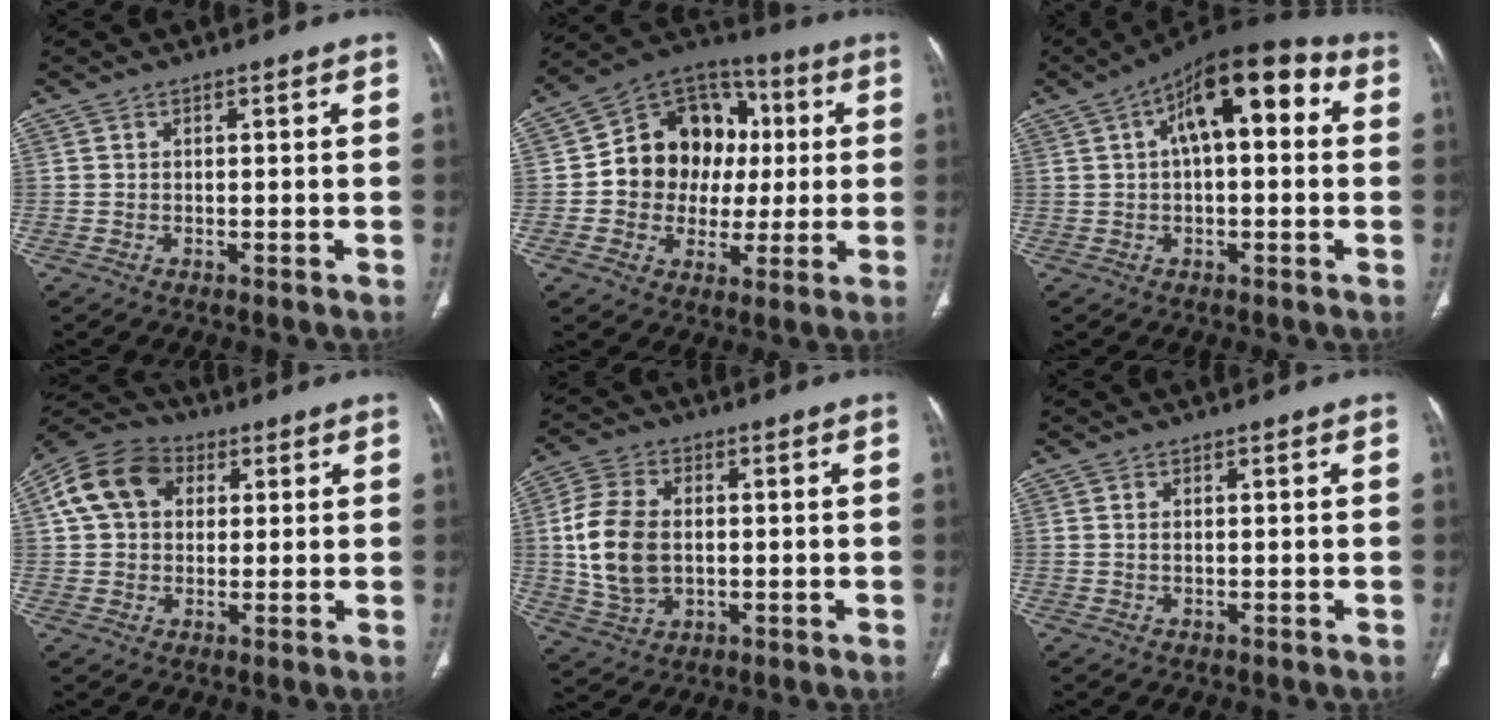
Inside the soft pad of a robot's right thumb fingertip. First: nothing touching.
{"total": 17.5, "force": [1.2, 14.6, 9.5], "torque": [-0.096, 0.027, 0.020]}
{"total": 15.1, "force": [3.8, 6.7, 13.0], "torque": [-0.172, 0.038, 0.048]}
{"total": 12.6, "force": [3.6, 9.6, 7.4], "torque": [-0.127, 0.019, 0.054]}
{"total": 12.8, "force": [0.4, 8.6, 9.5], "torque": [-0.188, 0.004, 0.014]}
{"total": 0.7, "force": [0.2, 0.3, 0.6], "torque": [-0.015, 0.001, 0.006]}